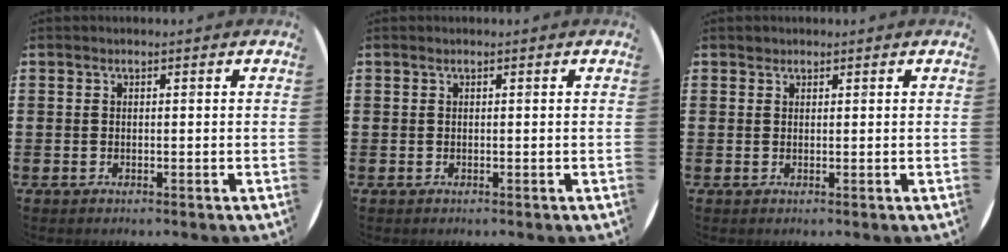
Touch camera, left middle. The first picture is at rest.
{"total": 0.0}
{"total": 0.6, "force": [0.6, 0.3, -0.1], "torque": [0.001, 0.003, 0.011]}